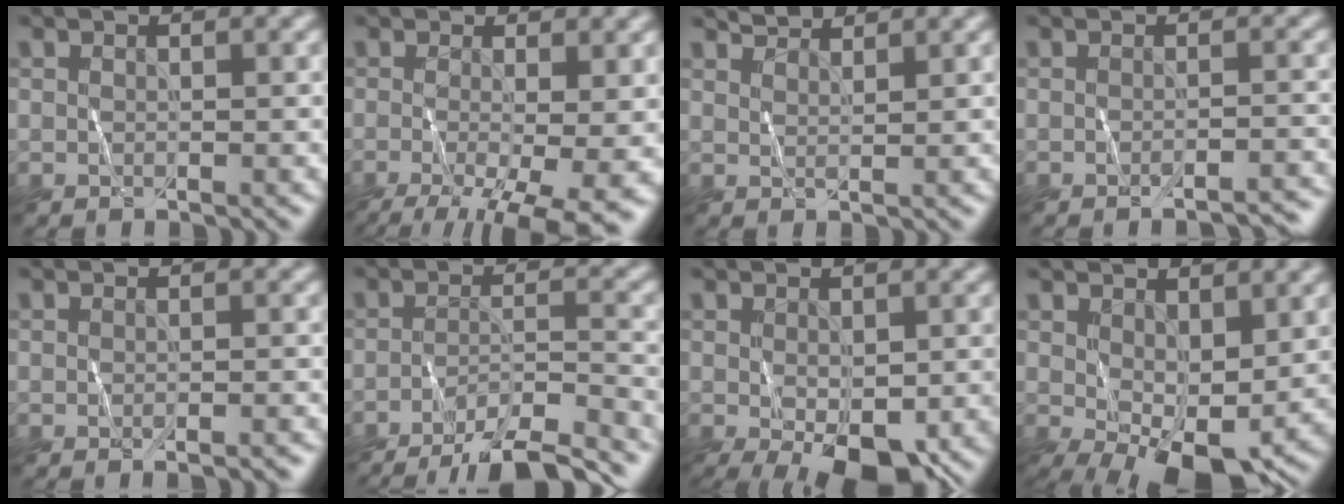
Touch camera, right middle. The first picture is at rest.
{"total": 10.2, "force": [-3.7, 3.6, 8.8], "torque": [-0.122, -0.027, -0.035]}
{"total": 1.9, "force": [1.8, -0.1, 0.3], "torque": [-0.006, 0.007, 0.035]}
{"total": 2.1, "force": [-2.0, 0.0, 0.5], "torque": [-0.004, 0.005, -0.024]}
{"total": 1.3, "force": [-1.2, 0.1, 0.4], "torque": [-0.003, 0.003, -0.017]}
{"total": 10.0, "force": [-8.9, 1.5, 4.3], "torque": [-0.060, -0.005, -0.128]}
{"total": 7.6, "force": [-2.9, 3.5, 6.0], "torque": [-0.107, -0.008, -0.040]}
{"total": 7.8, "force": [-1.0, 3.7, 6.8], "torque": [-0.121, -0.008, -0.008]}